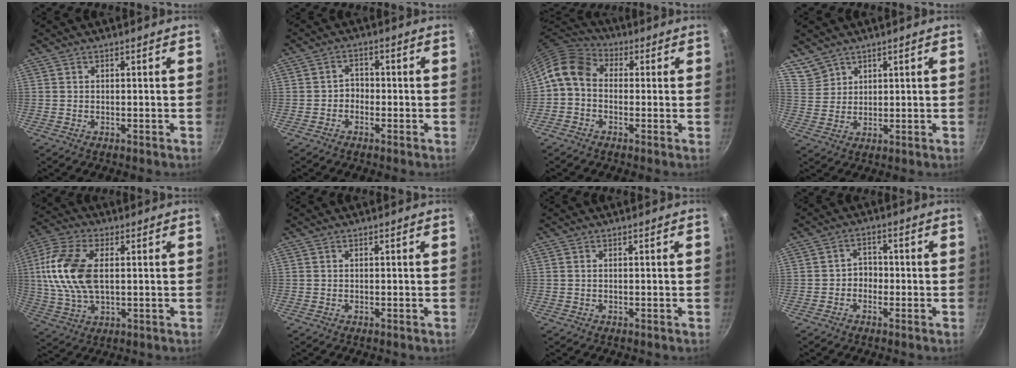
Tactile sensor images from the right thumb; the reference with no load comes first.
{"total": 2.1, "force": [-1.2, 1.6, 0.7], "torque": [0.002, 0.016, -0.024]}
{"total": 8.4, "force": [-0.3, 6.6, 5.1], "torque": [-0.093, 0.033, -0.028]}
{"total": 5.0, "force": [4.0, 3.0, 0.2], "torque": [0.014, 0.000, 0.085]}
{"total": 14.6, "force": [1.8, 8.1, 12.0], "torque": [-0.241, 0.009, 0.028]}
{"total": 0.0}
{"total": 0.0}
{"total": 2.8, "force": [-1.1, 2.3, 1.1], "torque": [0.006, 0.015, -0.024]}